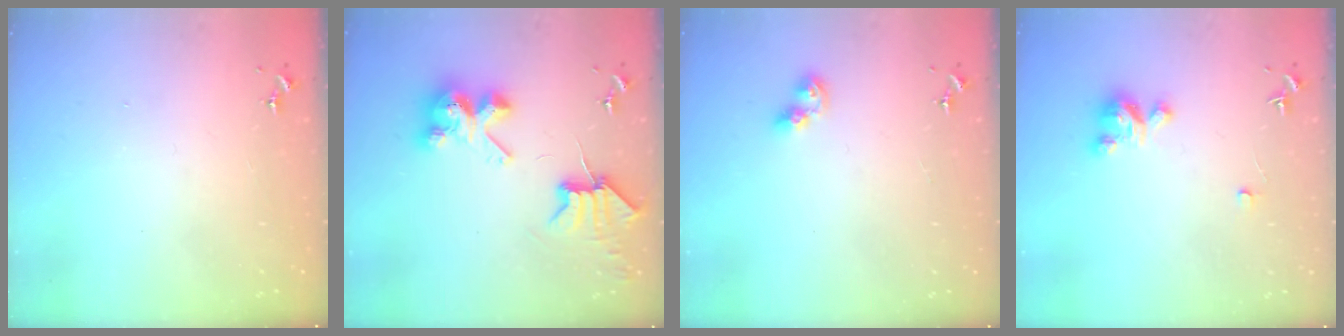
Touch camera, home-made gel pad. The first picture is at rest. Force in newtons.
{"total": 8.6, "press": 8.6, "slide": 0.7}
{"total": 6.1, "press": 6.1, "slide": 0.4}
{"total": 4.9, "press": 4.9, "slide": 0.2}